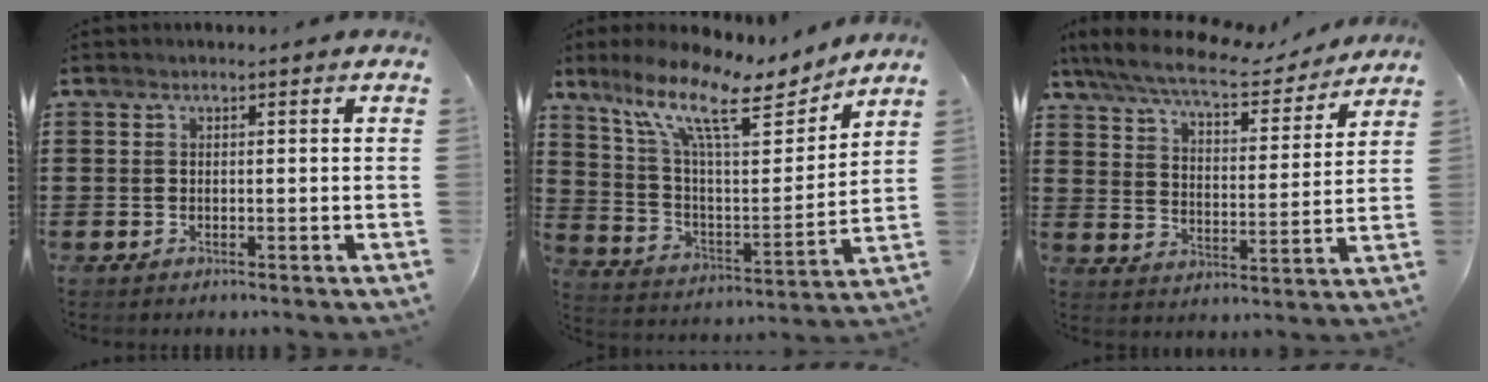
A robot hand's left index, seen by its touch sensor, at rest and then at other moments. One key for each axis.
{"total": 13.0, "fx": 8.9, "fy": 3.5, "fz": 8.9, "tx": -0.195, "ty": -0.045, "tz": 0.147}
{"total": 8.1, "fx": 7.1, "fy": 0.9, "fz": 3.7, "tx": -0.103, "ty": -0.037, "tz": 0.122}